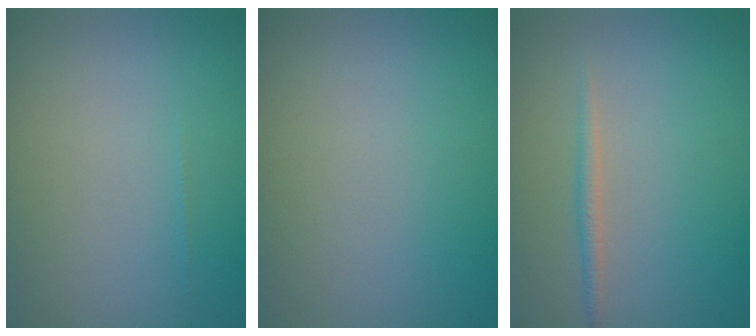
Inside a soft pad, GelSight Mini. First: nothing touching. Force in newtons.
{"total": 0.0}
{"total": 1.1, "press": 1.1, "slide": 0.0}